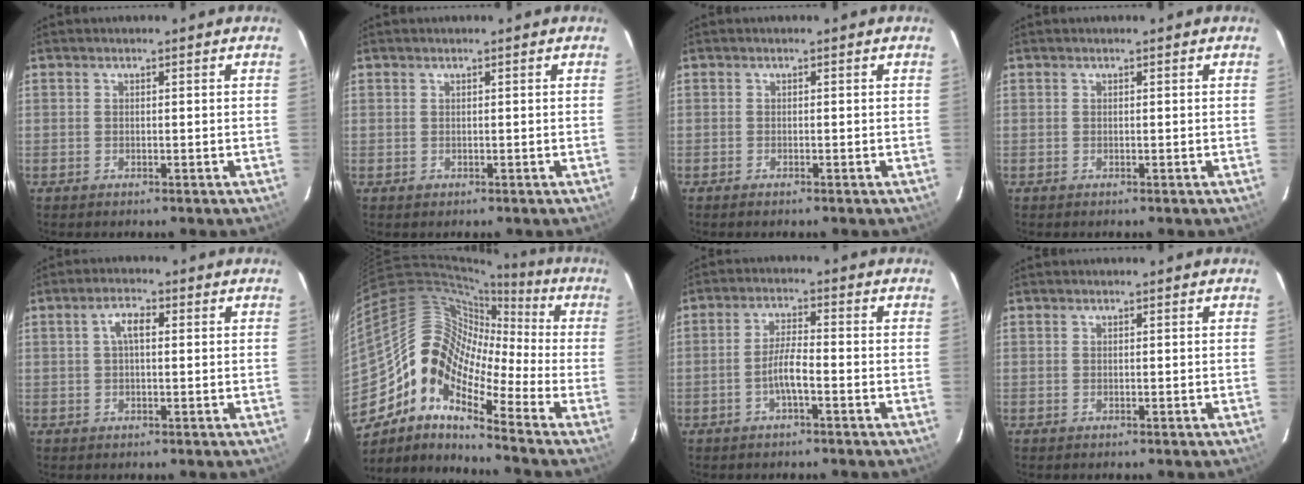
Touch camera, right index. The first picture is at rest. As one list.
[{"total": 0.8, "force": [0.0, 0.8, 0.0], "torque": [0.003, 0.003, 0.002]}, {"total": 0.6, "force": [-0.5, 0.1, 0.2], "torque": [-0.005, -0.001, -0.011]}, {"total": 0.0}, {"total": 3.3, "force": [0.6, 1.4, 3.0], "torque": [-0.059, 0.013, 0.012]}, {"total": 14.4, "force": [-6.3, 8.4, 9.9], "torque": [-0.170, 0.010, -0.146]}, {"total": 4.4, "force": [-1.8, 0.5, 4.0], "torque": [-0.083, 0.006, -0.035]}, {"total": 0.0}]